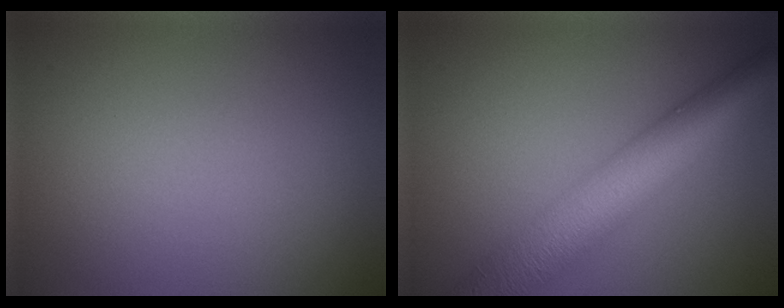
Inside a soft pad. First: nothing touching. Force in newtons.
{"total": 9.5, "press": 9.5, "slide": 0.3}